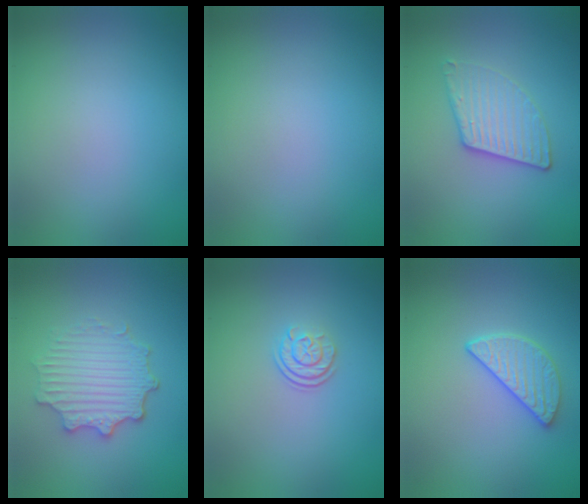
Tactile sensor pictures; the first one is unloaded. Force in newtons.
{"total": 0.0}
{"total": 3.3, "press": 3.0, "slide": 1.3}
{"total": 4.5, "press": 3.6, "slide": 2.6}
{"total": 2.3, "press": 1.7, "slide": 1.6}
{"total": 2.9, "press": 2.6, "slide": 1.1}